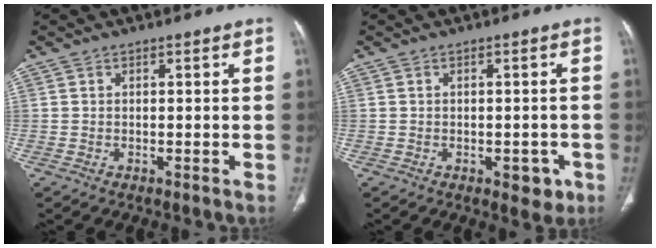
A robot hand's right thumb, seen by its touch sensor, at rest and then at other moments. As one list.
[{"total": 3.9, "force": [-1.7, 2.3, 2.6], "torque": [-0.012, 0.006, -0.016]}]